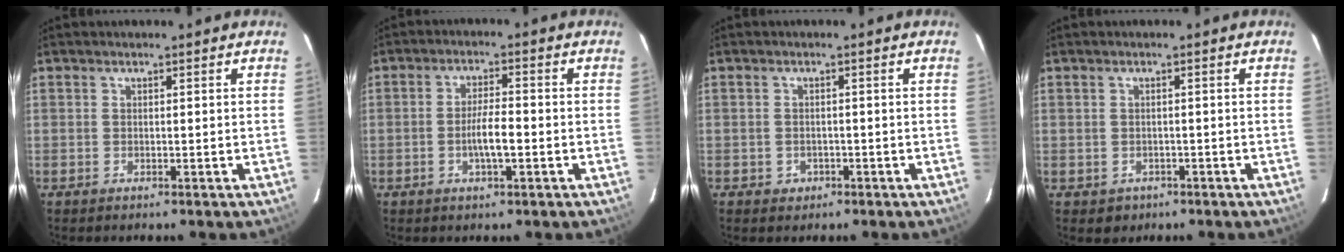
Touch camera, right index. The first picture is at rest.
{"total": 4.8, "force": [-1.4, 0.9, 4.5], "torque": [-0.084, 0.000, -0.023]}
{"total": 2.1, "force": [-0.9, 1.9, 0.3], "torque": [-0.008, 0.002, -0.008]}
{"total": 2.2, "force": [-0.8, 2.0, 0.3], "torque": [-0.010, 0.000, -0.002]}